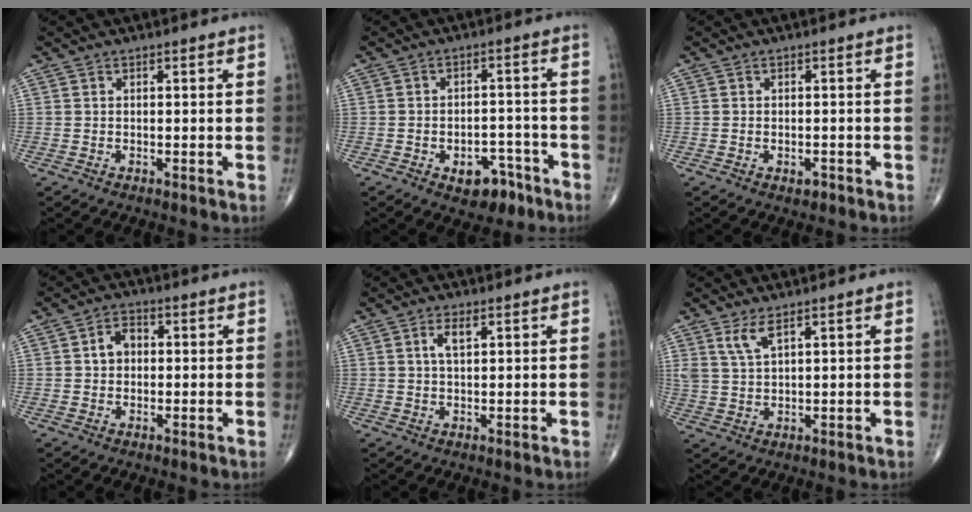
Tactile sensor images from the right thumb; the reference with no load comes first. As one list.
[{"total": 7.2, "force": [-3.9, 4.4, 4.1], "torque": [-0.024, 0.037, -0.051]}, {"total": 1.3, "force": [-0.7, 0.8, 0.8], "torque": [-0.007, 0.004, -0.007]}, {"total": 3.9, "force": [0.3, 3.0, 2.5], "torque": [-0.033, 0.016, 0.000]}, {"total": 2.8, "force": [1.2, 1.1, 2.3], "torque": [-0.047, 0.001, 0.023]}, {"total": 3.7, "force": [2.4, 1.0, 2.7], "torque": [-0.059, -0.013, 0.055]}]